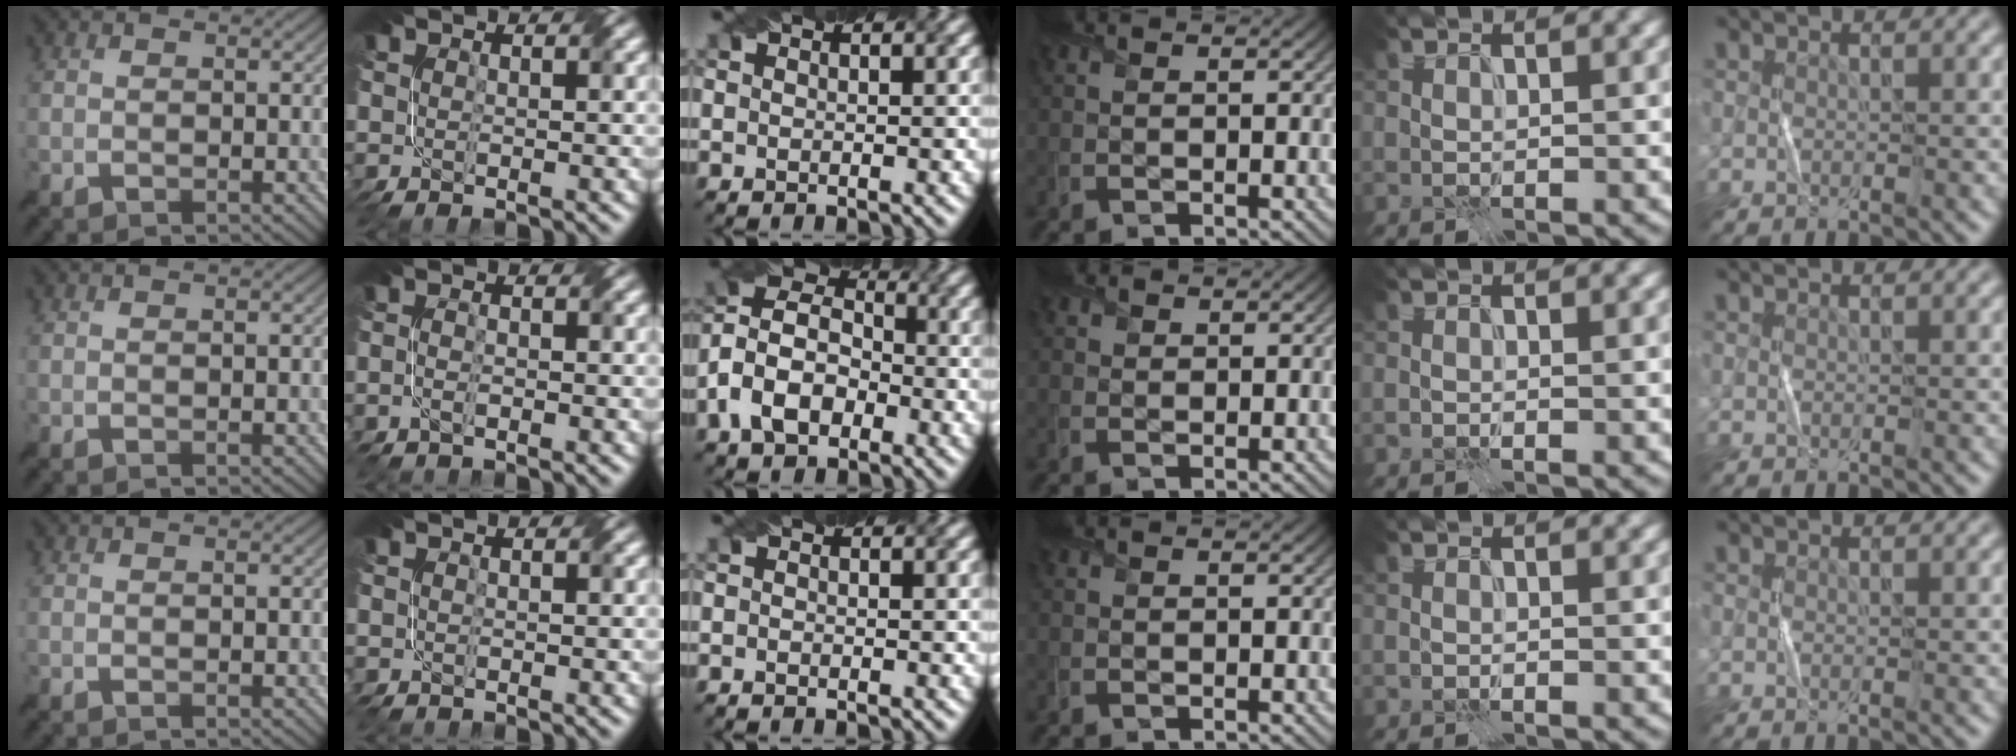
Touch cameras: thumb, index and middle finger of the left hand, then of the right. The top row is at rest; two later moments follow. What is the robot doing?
{"motion": "fold", "object": "bubble wrap"}